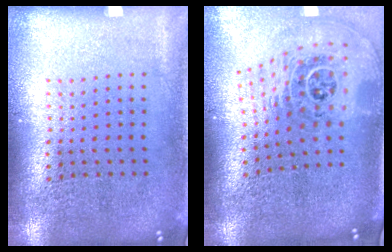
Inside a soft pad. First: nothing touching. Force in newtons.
{"total": 2.5, "press": 1.8, "slide": 1.8}